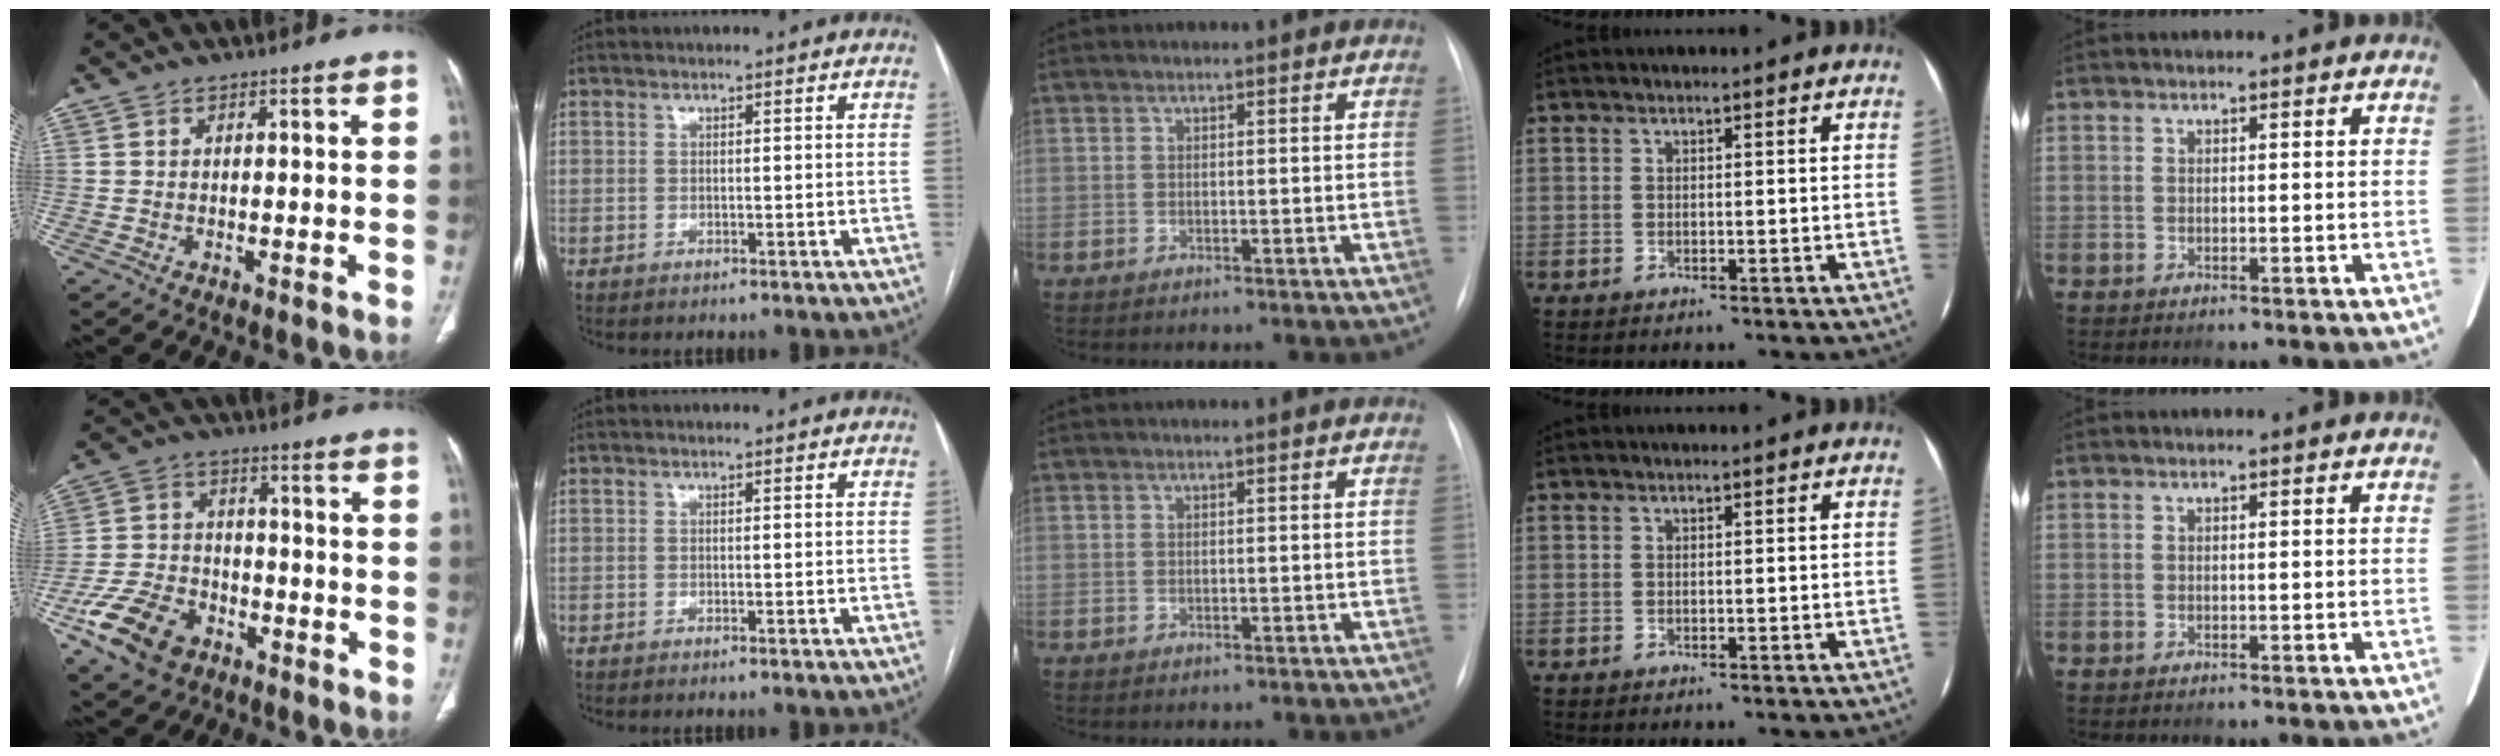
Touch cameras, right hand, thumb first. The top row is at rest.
{"thumb": {"total": 12.4, "force": [-6.6, 8.3, 6.6], "torque": [-0.116, 0.029, -0.117]}}